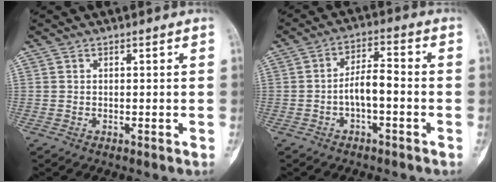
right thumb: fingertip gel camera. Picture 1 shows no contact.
{"total": 5.9, "force": [-1.6, 2.3, 5.2], "torque": [-0.089, 0.032, -0.032]}